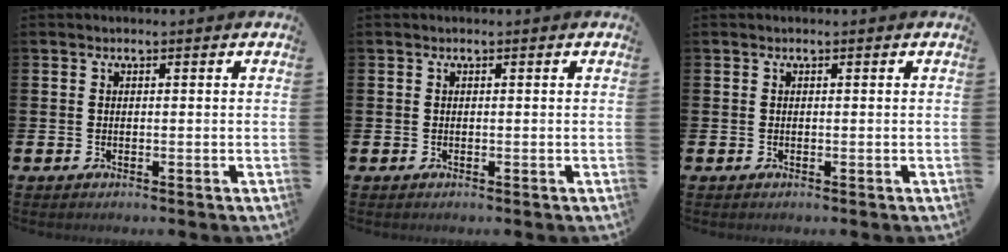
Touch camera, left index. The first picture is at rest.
{"total": 0.0}
{"total": 0.0}